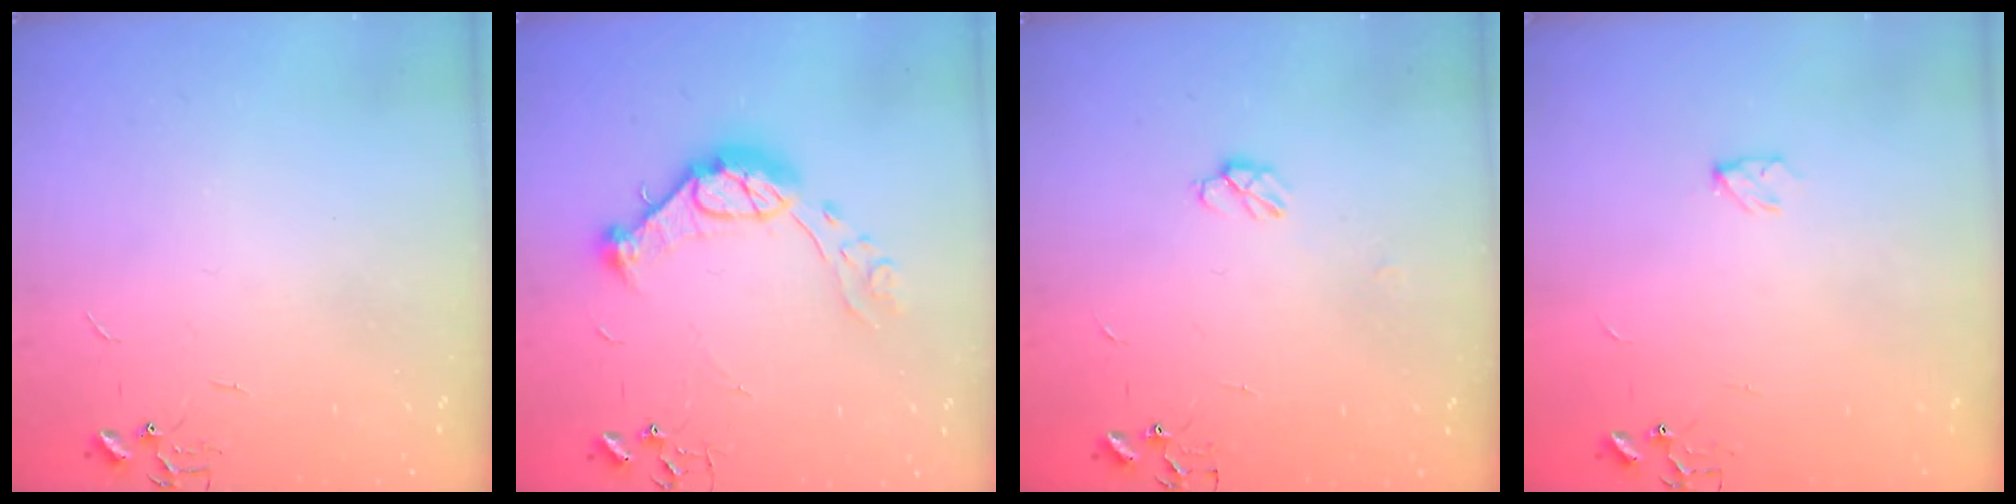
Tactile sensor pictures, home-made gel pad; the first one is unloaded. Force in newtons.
{"total": 14.3, "press": 14.2, "slide": 1.1}
{"total": 4.4, "press": 4.4, "slide": 0.6}
{"total": 3.7, "press": 3.7, "slide": 0.6}